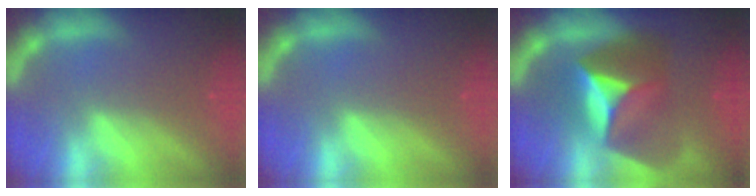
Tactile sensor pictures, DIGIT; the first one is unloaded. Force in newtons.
{"total": 0.0}
{"total": 10.0}